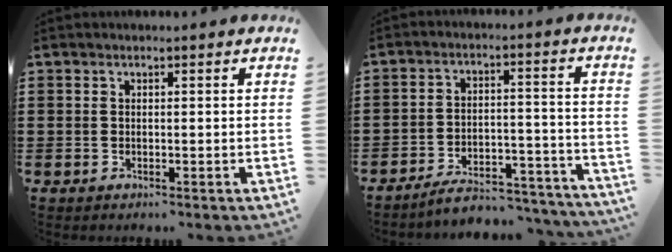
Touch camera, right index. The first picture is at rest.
{"total": 5.4, "force": [-5.1, 0.8, 1.8], "torque": [-0.027, 0.001, -0.097]}